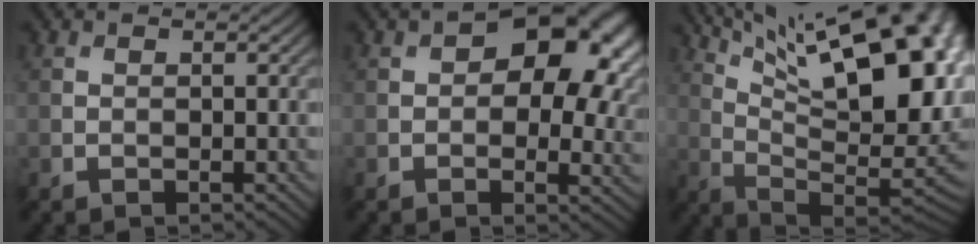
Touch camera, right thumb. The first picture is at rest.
{"total": 12.7, "force": [3.3, 7.5, 9.7], "torque": [-0.126, 0.001, 0.044]}
{"total": 22.1, "force": [9.6, 8.0, 18.2], "torque": [-0.257, 0.040, 0.169]}